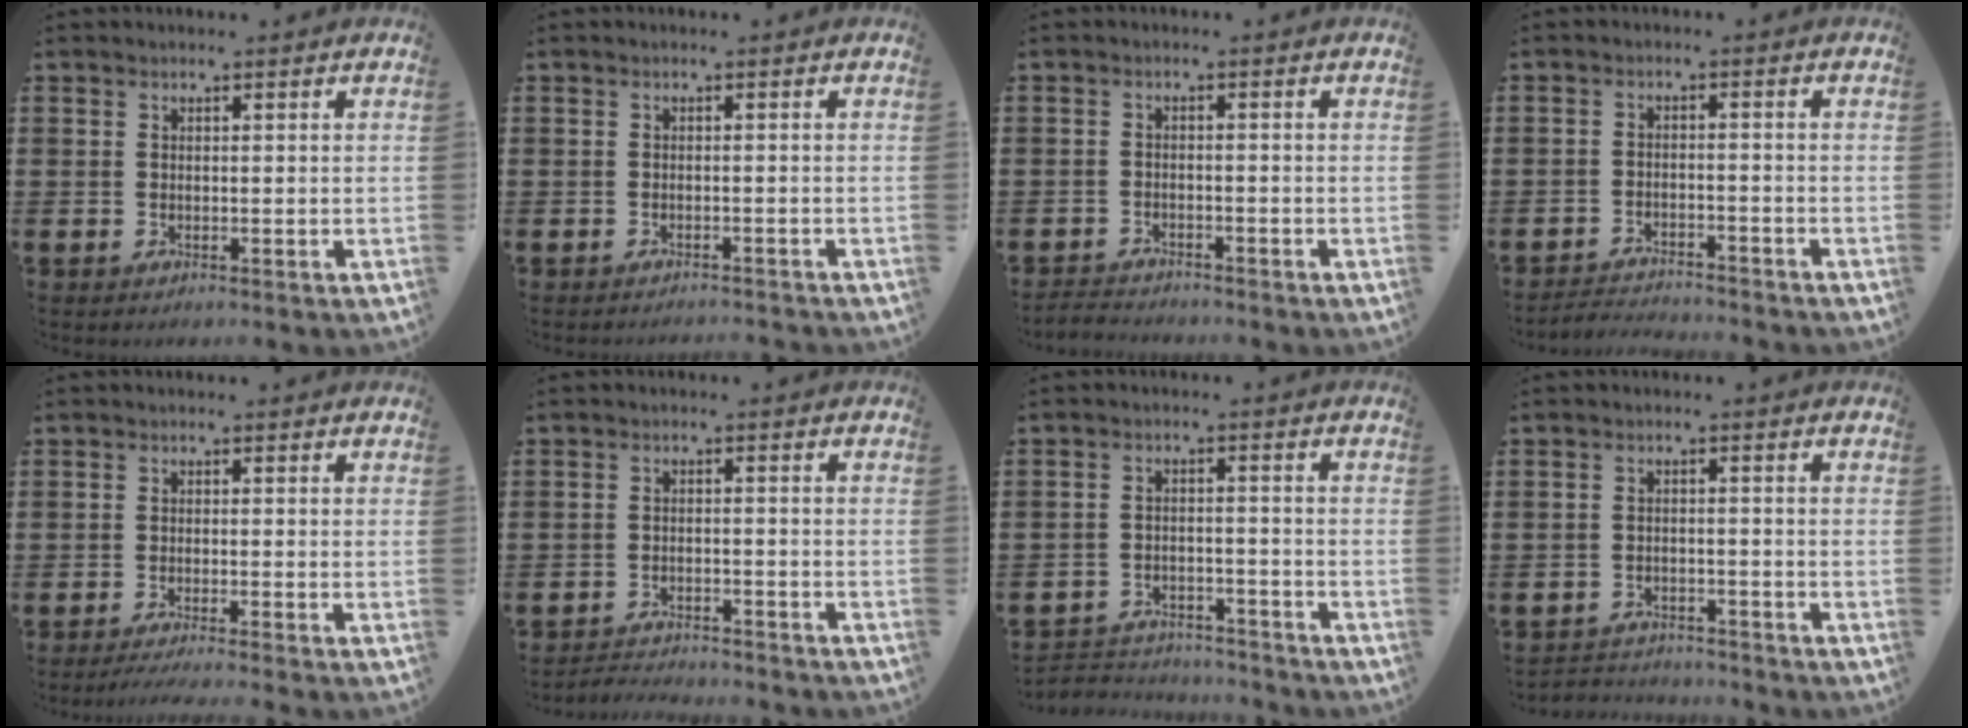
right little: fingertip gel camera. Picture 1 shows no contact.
{"total": 0.8, "force": [-0.8, -0.1, 0.0], "torque": [0.000, 0.001, -0.017]}
{"total": 1.8, "force": [-1.8, 0.1, -0.2], "torque": [-0.002, 0.003, -0.039]}
{"total": 2.6, "force": [-2.6, 0.0, -0.1], "torque": [-0.004, 0.002, -0.056]}
{"total": 1.4, "force": [-1.2, -0.1, 0.7], "torque": [-0.011, 0.001, -0.022]}
{"total": 2.6, "force": [-2.6, 0.0, -0.3], "torque": [-0.003, 0.003, -0.057]}
{"total": 3.2, "force": [-3.1, 0.6, 0.0], "torque": [-0.008, 0.004, -0.068]}
{"total": 2.5, "force": [-2.4, 0.3, -0.3], "torque": [-0.003, 0.001, -0.054]}